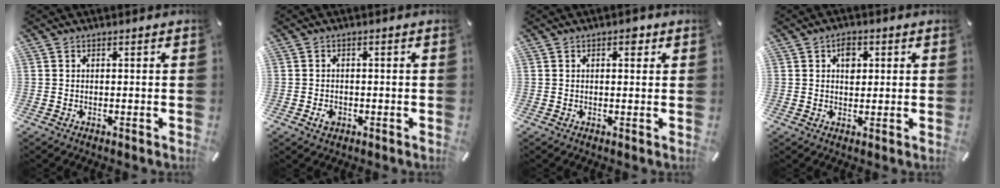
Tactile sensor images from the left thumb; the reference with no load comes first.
{"total": 2.1, "force": [-0.8, 1.6, 1.0], "torque": [-0.017, 0.005, -0.015]}
{"total": 2.5, "force": [0.9, 1.4, 1.8], "torque": [-0.015, -0.003, 0.010]}
{"total": 3.8, "force": [1.1, 2.8, 2.4], "torque": [-0.019, -0.004, 0.011]}